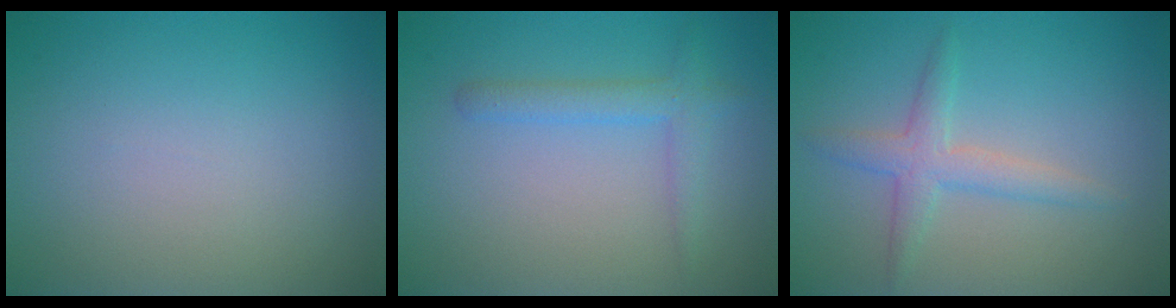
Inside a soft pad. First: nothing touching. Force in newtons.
{"total": 2.1, "press": 2.1, "slide": 0.2}
{"total": 2.7, "press": 2.7, "slide": 0.0}